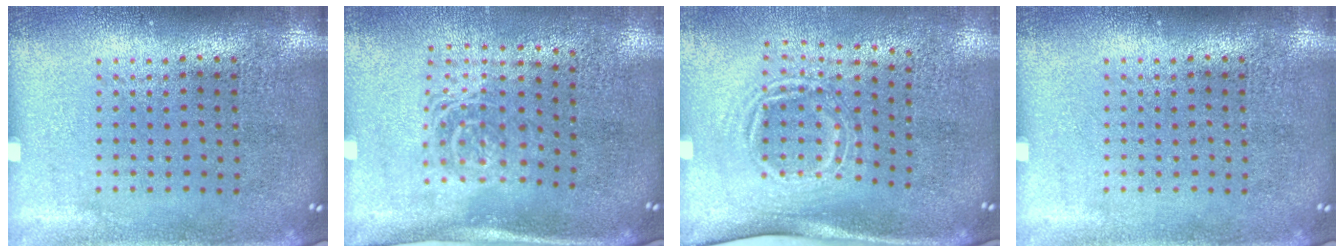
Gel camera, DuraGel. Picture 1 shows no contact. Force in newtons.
{"total": 1.6, "press": 1.2, "slide": 1.1}
{"total": 1.7, "press": 1.2, "slide": 1.2}
{"total": 0.0}